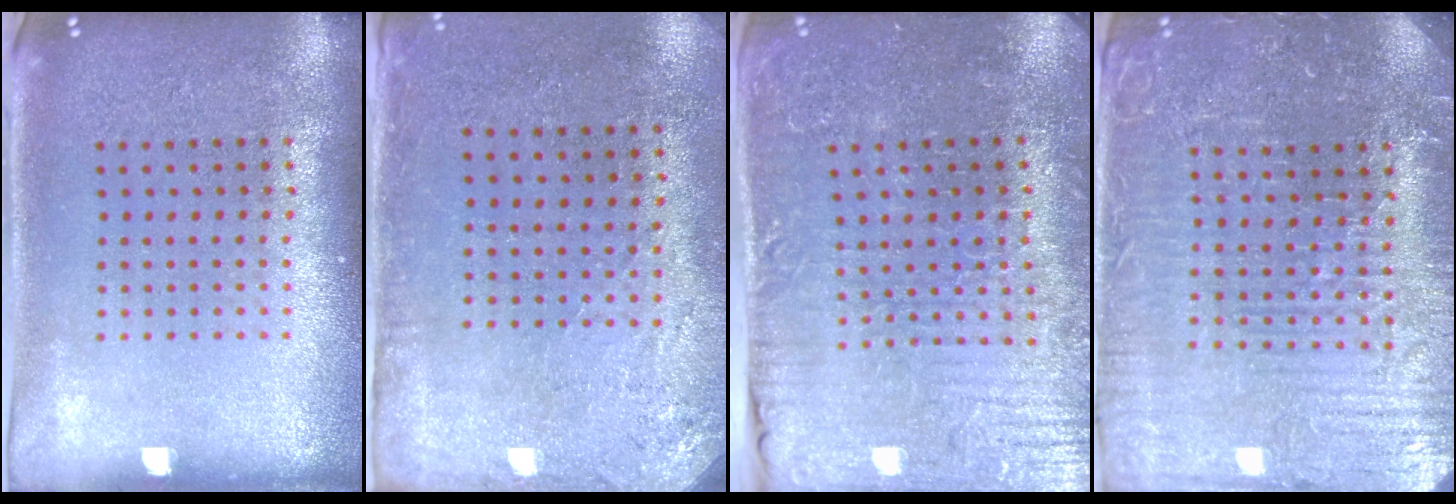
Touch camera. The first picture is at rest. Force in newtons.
{"total": 2.8, "press": 2.3, "slide": 1.6}
{"total": 4.0, "press": 4.0, "slide": 0.3}
{"total": 4.5, "press": 4.3, "slide": 1.2}